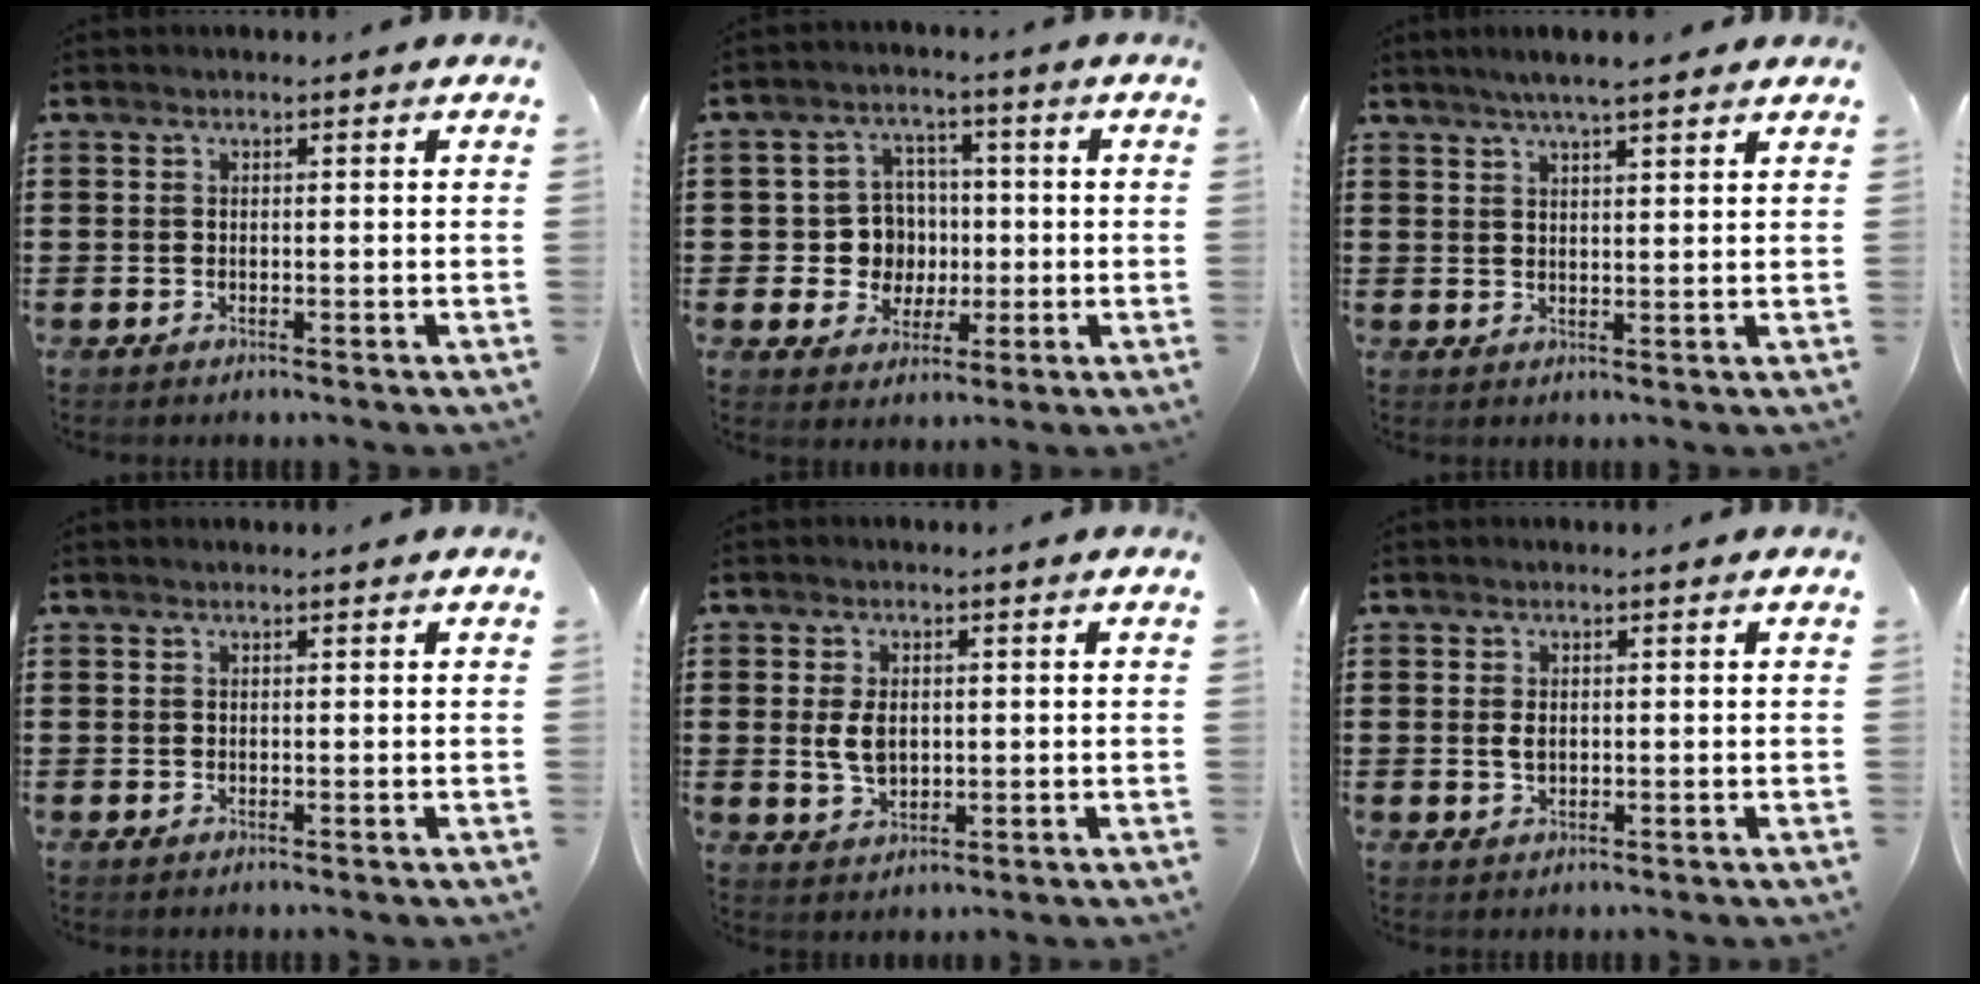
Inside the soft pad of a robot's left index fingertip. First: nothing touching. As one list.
[{"total": 7.3, "force": [0.2, 6.9, 2.3], "torque": [-0.056, 0.014, 0.005]}, {"total": 4.0, "force": [3.2, 0.2, 2.5], "torque": [-0.054, 0.000, 0.055]}, {"total": 0.0}, {"total": 4.3, "force": [0.3, 2.7, 3.4], "torque": [-0.085, 0.003, 0.001]}, {"total": 1.5, "force": [0.1, 0.9, 1.2], "torque": [-0.028, 0.004, 0.001]}]